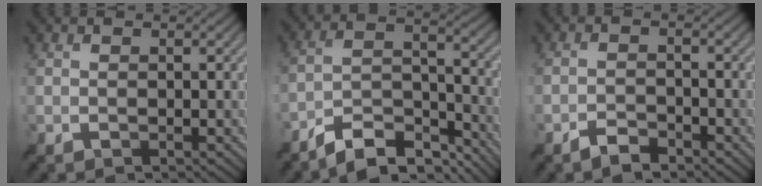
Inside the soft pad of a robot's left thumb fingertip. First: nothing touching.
{"total": 9.5, "force": [-8.3, 2.5, 3.9], "torque": [-0.062, 0.007, -0.159]}
{"total": 2.6, "force": [-2.3, 0.7, 1.0], "torque": [-0.015, 0.001, -0.047]}